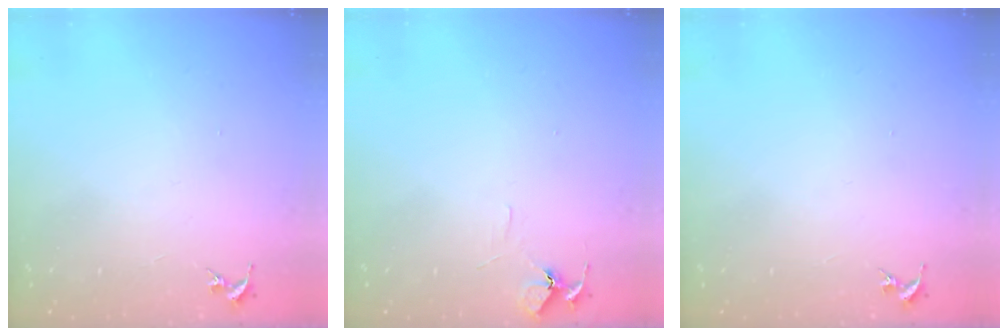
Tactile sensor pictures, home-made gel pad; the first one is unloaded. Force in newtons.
{"total": 5.8, "press": 5.8, "slide": 0.6}
{"total": 0.0}